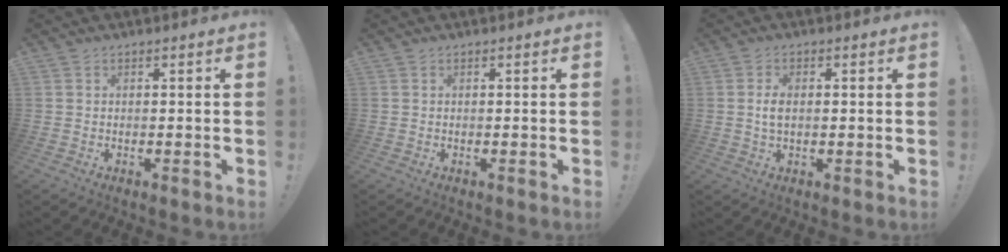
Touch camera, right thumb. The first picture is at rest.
{"total": 0.0}
{"total": 3.3, "force": [0.1, 1.8, 2.7], "torque": [-0.045, -0.004, -0.003]}